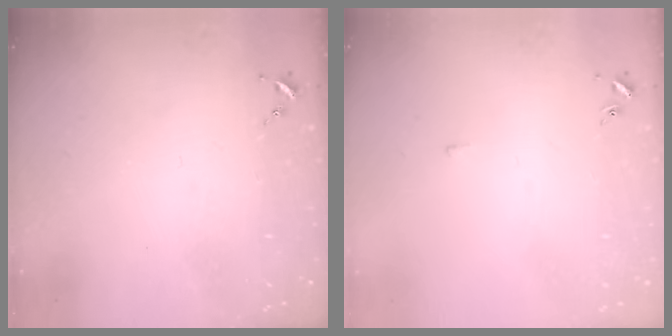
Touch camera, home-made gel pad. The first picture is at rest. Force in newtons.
{"total": 1.8, "press": 1.8, "slide": 0.5}